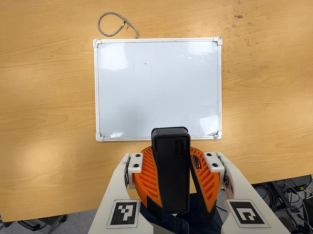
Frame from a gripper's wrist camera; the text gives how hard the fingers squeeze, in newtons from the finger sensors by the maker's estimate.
{"total": 11.4, "left": 11.1, "right": 11.6}